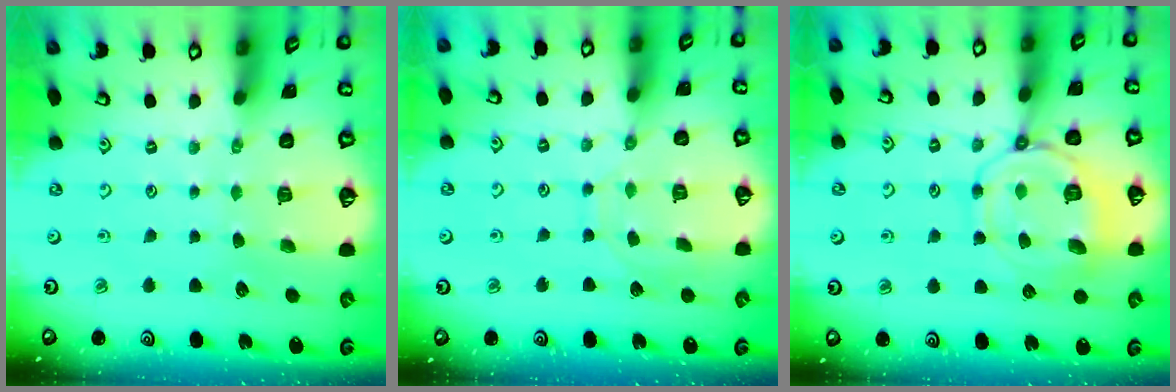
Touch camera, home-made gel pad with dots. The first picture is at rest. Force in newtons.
{"total": 6.3, "press": 6.3, "slide": 0.5}
{"total": 11.3, "press": 11.2, "slide": 1.3}